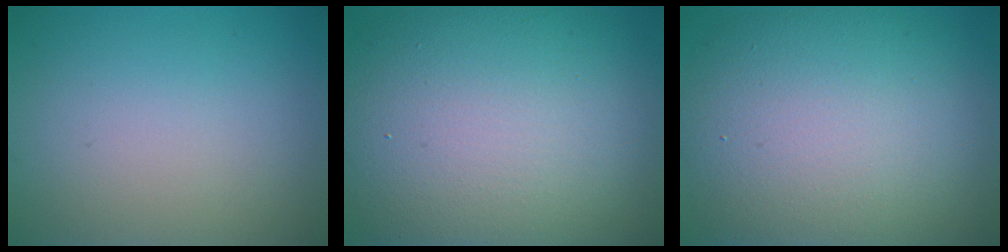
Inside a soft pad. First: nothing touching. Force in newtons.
{"total": 15.9, "press": 15.9, "slide": 0.8}
{"total": 13.1, "press": 13.1, "slide": 0.2}